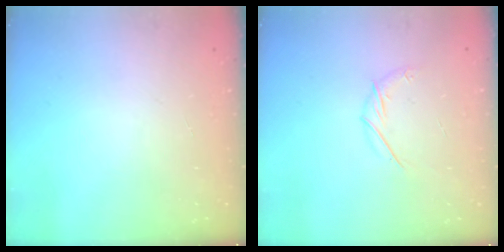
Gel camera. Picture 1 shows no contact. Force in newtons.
{"total": 5.5, "press": 5.3, "slide": 1.3}